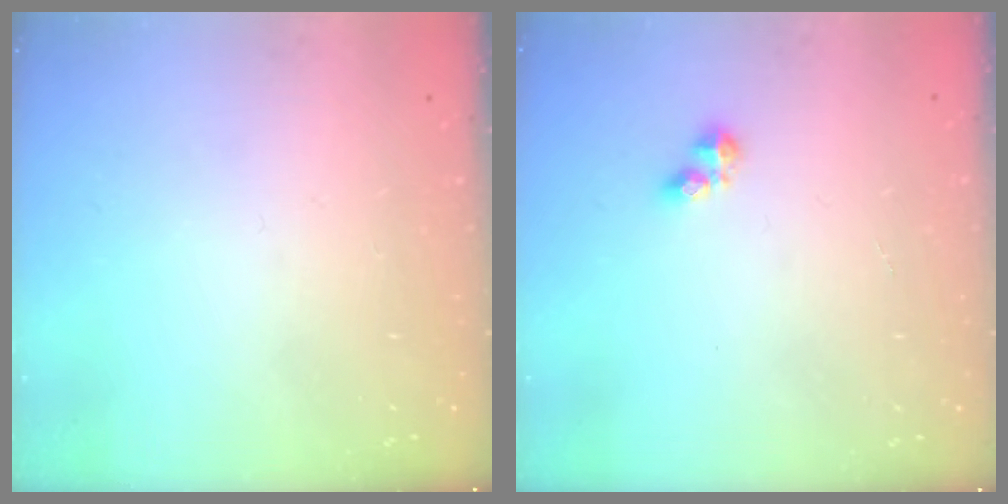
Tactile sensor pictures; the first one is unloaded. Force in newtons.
{"total": 2.7, "press": 2.6, "slide": 0.3}